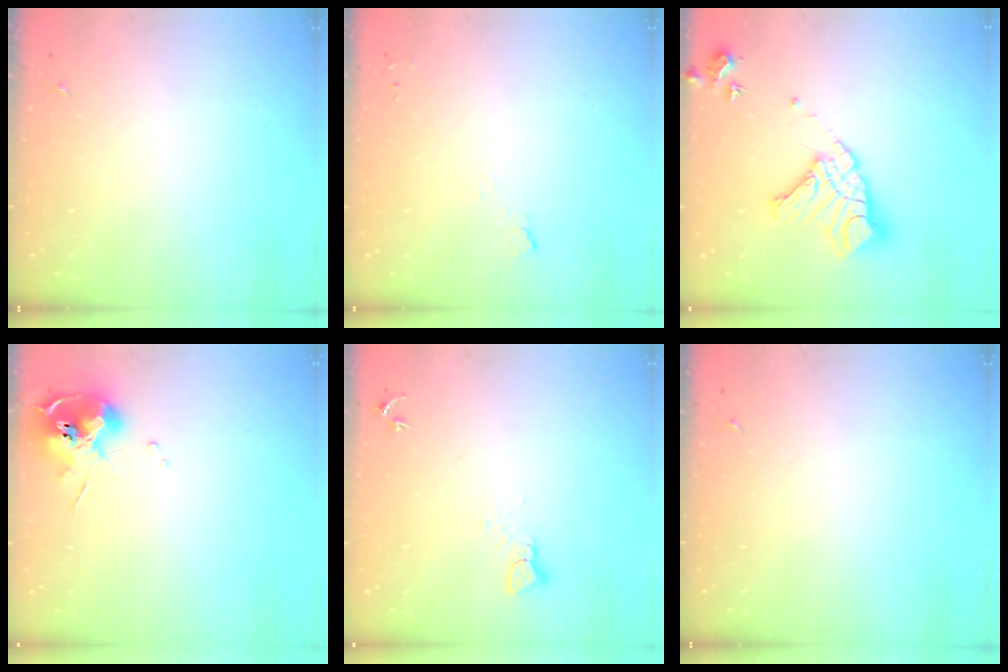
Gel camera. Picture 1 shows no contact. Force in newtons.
{"total": 5.1, "press": 5.1, "slide": 0.6}
{"total": 16.3, "press": 16.2, "slide": 2.0}
{"total": 10.6, "press": 10.5, "slide": 1.2}
{"total": 2.4, "press": 2.4, "slide": 0.2}
{"total": 0.0}